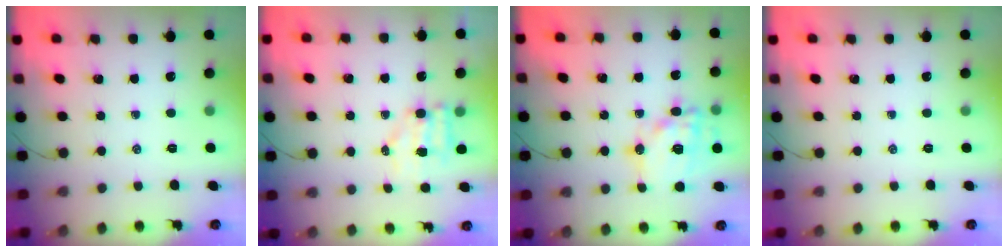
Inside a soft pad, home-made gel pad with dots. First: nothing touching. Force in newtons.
{"total": 5.1, "press": 5.0, "slide": 0.8}
{"total": 16.8, "press": 16.6, "slide": 2.6}
{"total": 0.0}